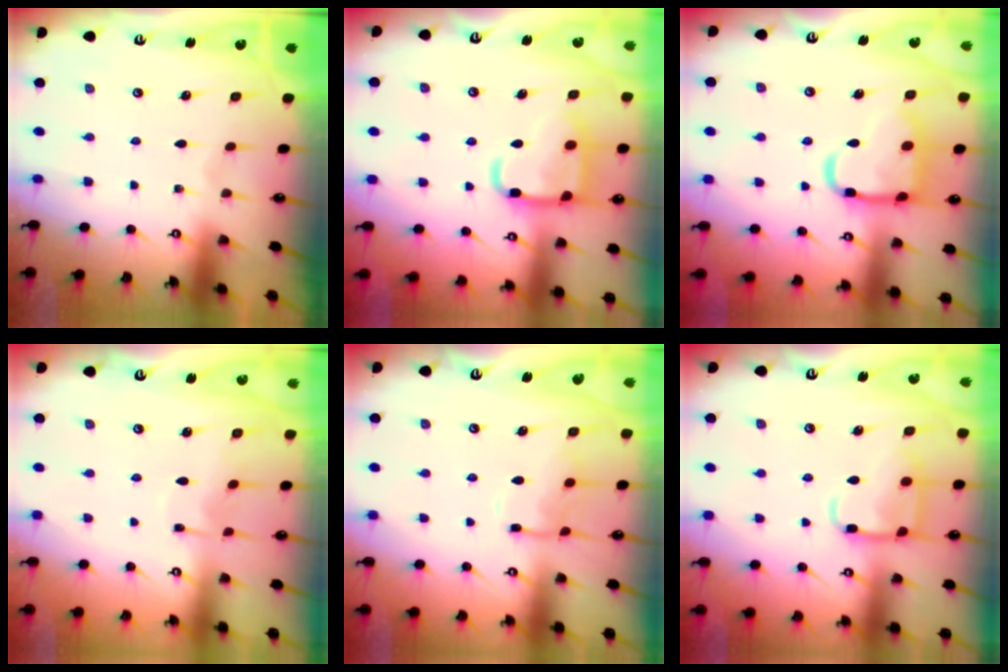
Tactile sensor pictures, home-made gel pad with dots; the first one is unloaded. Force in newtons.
{"total": 15.2, "press": 15.1, "slide": 1.4}
{"total": 15.3, "press": 15.2, "slide": 1.6}
{"total": 4.1, "press": 4.0, "slide": 0.6}
{"total": 10.0, "press": 10.0, "slide": 0.6}
{"total": 11.8, "press": 11.8, "slide": 1.2}